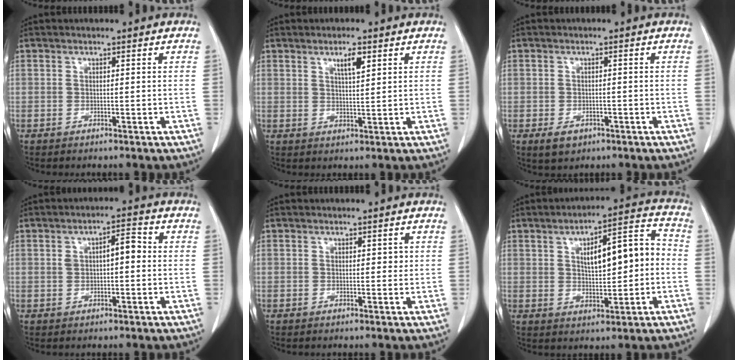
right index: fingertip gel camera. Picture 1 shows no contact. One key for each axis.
{"total": 3.2, "fx": 1.8, "fy": 0.5, "fz": 2.6, "tx": -0.045, "ty": -0.002, "tz": 0.030}
{"total": 2.7, "fx": -1.4, "fy": 1.9, "fz": 1.4, "tx": -0.021, "ty": 0.000, "tz": -0.012}
{"total": 4.3, "fx": 0.5, "fy": 1.6, "fz": 3.9, "tx": -0.066, "ty": 0.024, "tz": 0.010}
{"total": 0.9, "fx": 0.3, "fy": 0.6, "fz": 0.7, "tx": -0.004, "ty": 0.001, "tz": 0.004}
{"total": 10.5, "fx": 0.7, "fy": 3.3, "fz": 9.9, "tx": -0.144, "ty": 0.036, "tz": 0.015}